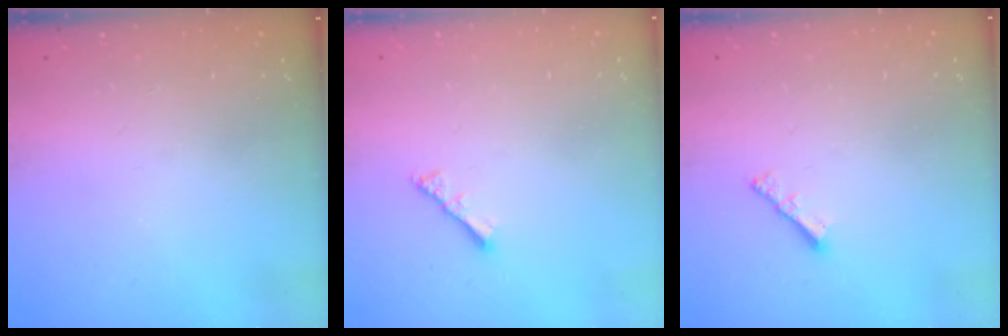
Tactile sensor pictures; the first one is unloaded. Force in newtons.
{"total": 2.8, "press": 2.8, "slide": 0.6}
{"total": 2.2, "press": 2.1, "slide": 0.6}